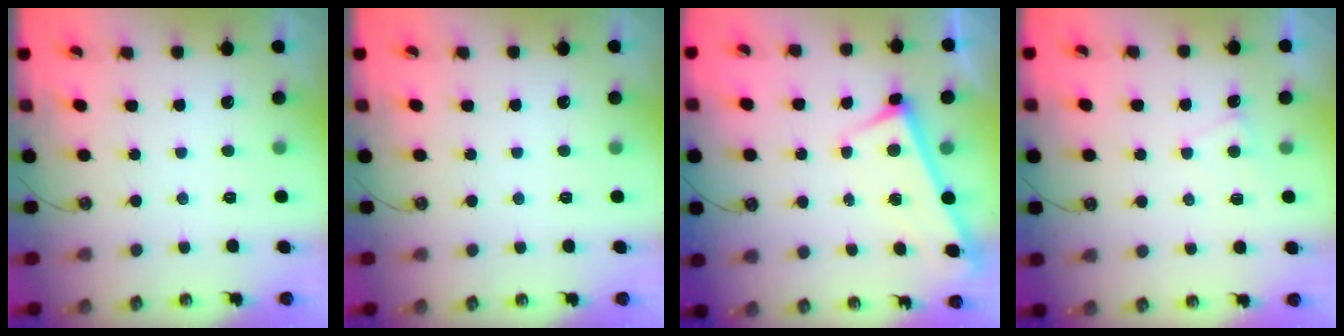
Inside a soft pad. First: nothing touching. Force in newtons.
{"total": 0.8, "press": 0.8, "slide": 0.1}
{"total": 2.9, "press": 2.9, "slide": 0.1}
{"total": 1.0, "press": 0.9, "slide": 0.4}